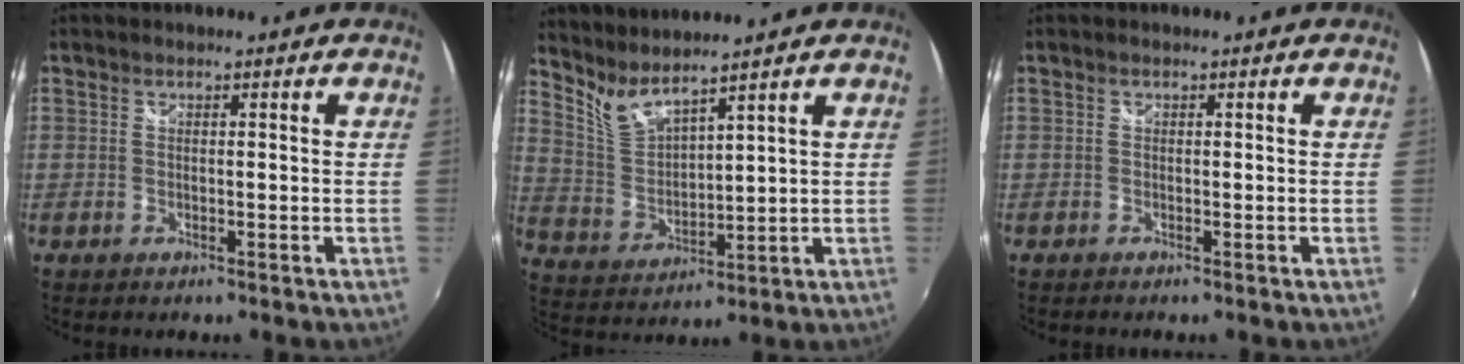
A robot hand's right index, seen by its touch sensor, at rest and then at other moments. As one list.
[{"total": 6.3, "force": [5.8, 0.5, 2.6], "torque": [-0.053, -0.017, 0.125]}, {"total": 0.0}]